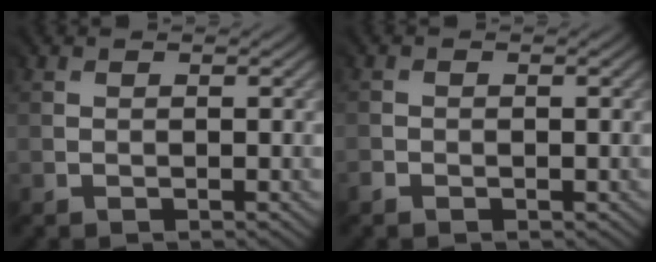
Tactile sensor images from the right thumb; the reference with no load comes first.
{"total": 1.3, "force": [-0.7, 0.0, -1.1], "torque": [0.012, -0.004, -0.013]}